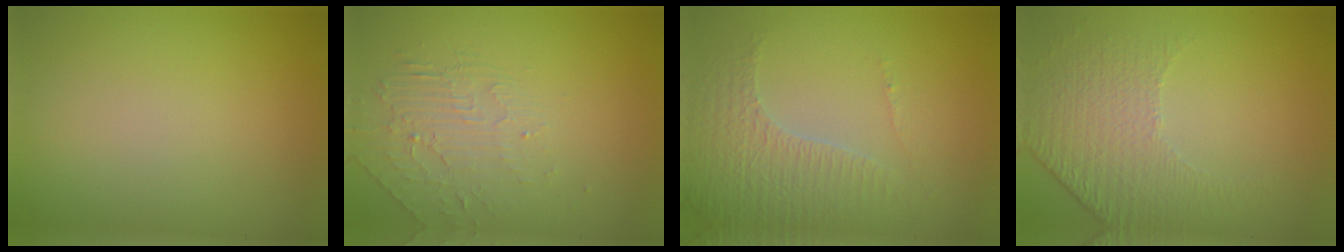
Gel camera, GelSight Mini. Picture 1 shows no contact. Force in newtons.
{"total": 2.1, "press": 1.2, "slide": 1.7}
{"total": 4.3, "press": 3.1, "slide": 3.0}
{"total": 4.7, "press": 3.1, "slide": 3.5}